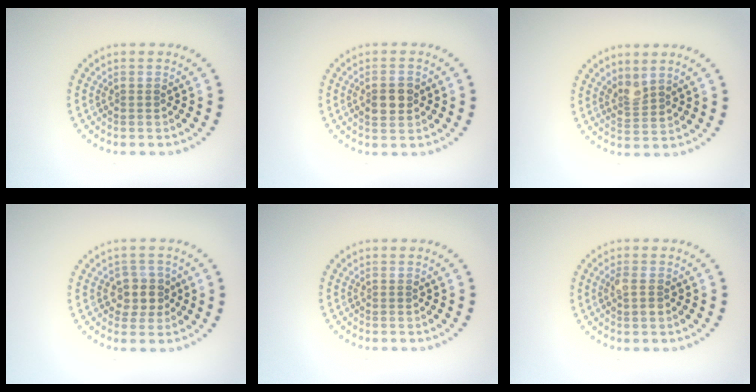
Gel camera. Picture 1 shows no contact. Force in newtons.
{"total": 2.9, "press": 2.9, "slide": 0.1}
{"total": 1.8, "press": 1.4, "slide": 1.1}
{"total": 2.5, "press": 2.2, "slide": 1.2}
{"total": 0.0}
{"total": 1.5, "press": 1.5, "slide": 0.4}